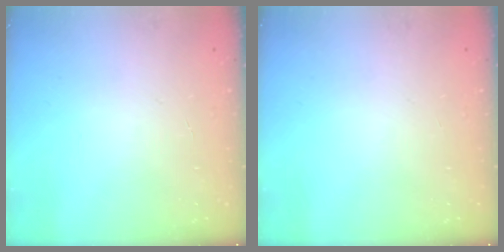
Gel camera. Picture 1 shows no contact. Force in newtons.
{"total": 0.0}